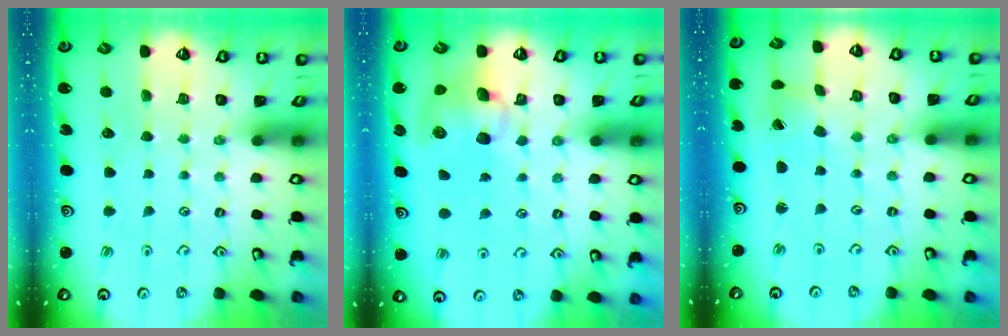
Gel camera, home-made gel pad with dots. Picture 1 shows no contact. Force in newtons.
{"total": 11.3, "press": 11.2, "slide": 1.2}
{"total": 1.5, "press": 1.4, "slide": 0.2}